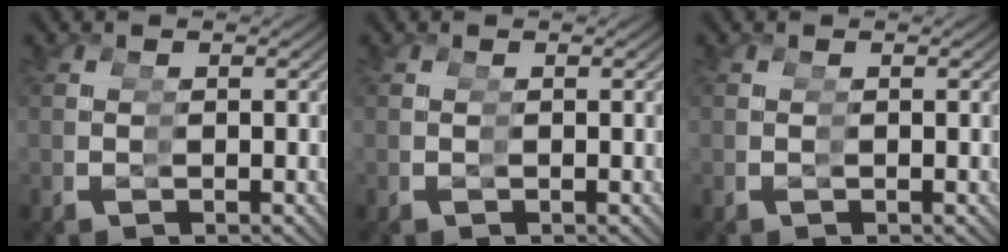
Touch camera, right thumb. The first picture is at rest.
{"total": 0.0}
{"total": 0.0}